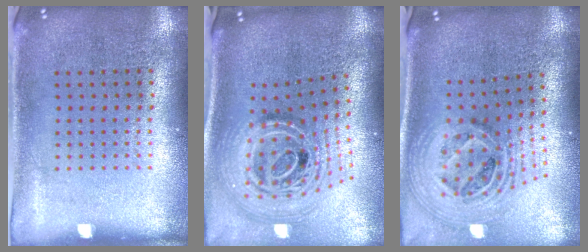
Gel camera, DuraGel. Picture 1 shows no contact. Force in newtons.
{"total": 2.7, "press": 1.9, "slide": 1.9}
{"total": 2.7, "press": 1.9, "slide": 1.9}